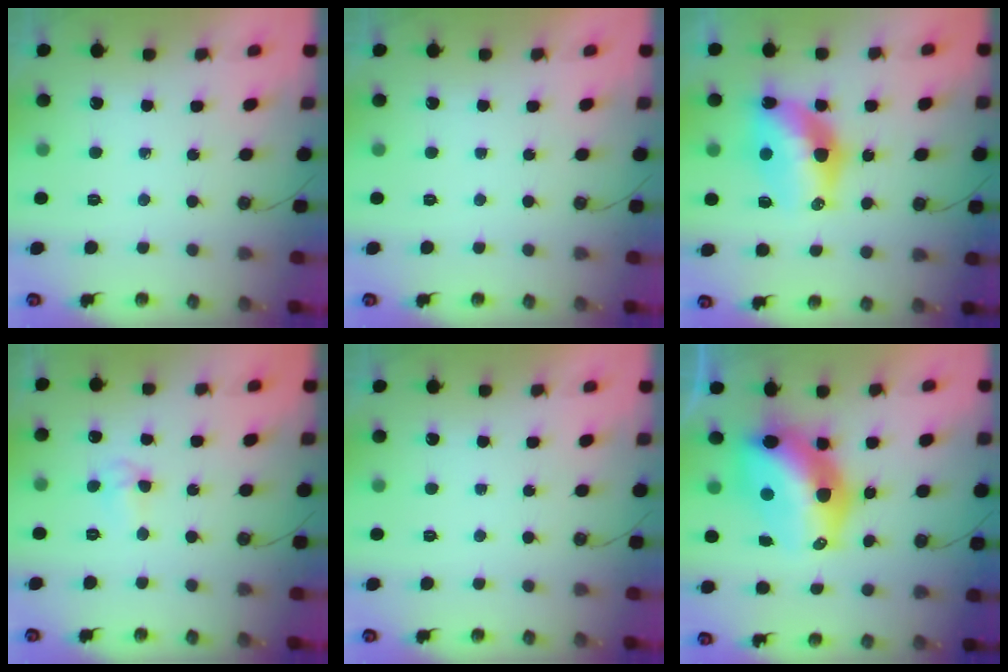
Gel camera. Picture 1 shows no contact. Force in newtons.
{"total": 0.0}
{"total": 14.3, "press": 13.7, "slide": 4.0}
{"total": 4.7, "press": 2.9, "slide": 3.7}
{"total": 0.0}
{"total": 16.5, "press": 16.4, "slide": 1.5}